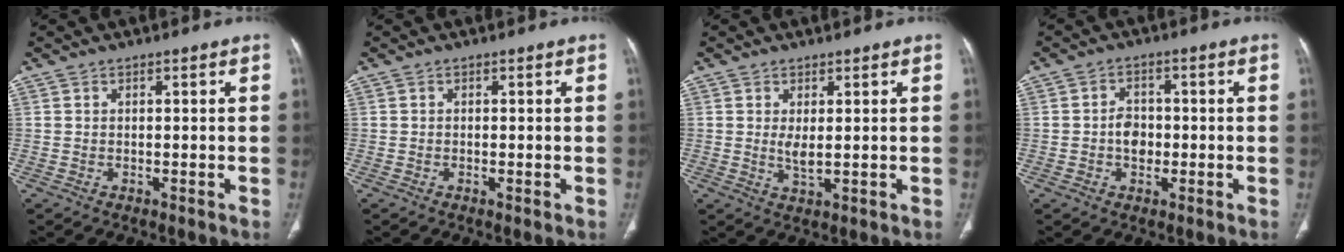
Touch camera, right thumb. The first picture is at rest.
{"total": 0.5, "force": [-0.2, 0.1, 0.5], "torque": [-0.013, -0.002, -0.003]}
{"total": 2.8, "force": [0.5, 0.9, 2.6], "torque": [-0.052, -0.012, 0.016]}
{"total": 4.3, "force": [-0.6, 3.3, 2.7], "torque": [-0.029, 0.010, -0.014]}